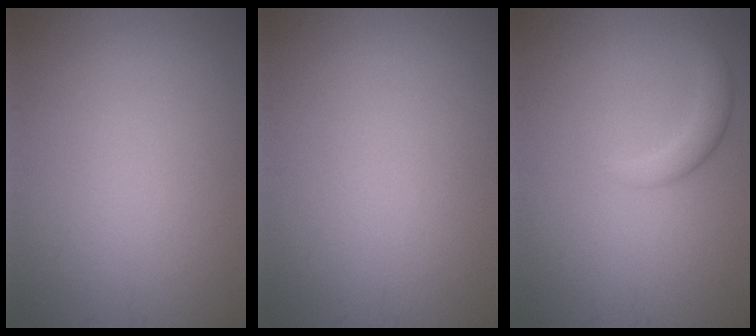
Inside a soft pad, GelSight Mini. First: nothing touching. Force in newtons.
{"total": 0.0}
{"total": 1.8, "press": 1.8, "slide": 0.0}